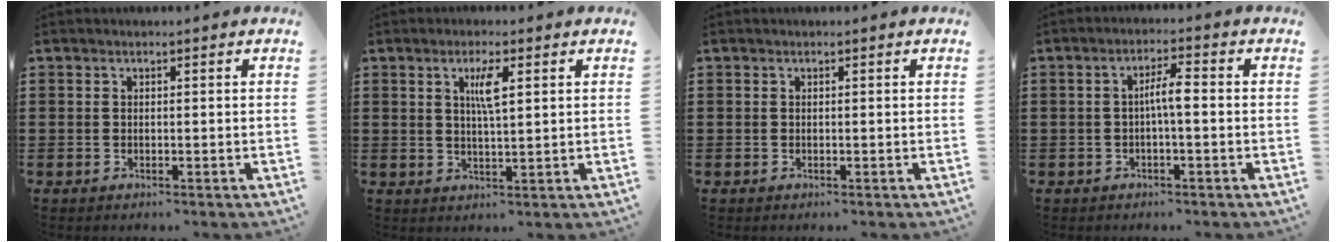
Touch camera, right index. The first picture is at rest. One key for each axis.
{"total": 3.8, "fx": 1.4, "fy": 0.7, "fz": 3.5, "tx": -0.066, "ty": 0.003, "tz": 0.018}
{"total": 0.0}
{"total": 3.6, "fx": -0.3, "fy": 0.6, "fz": 3.6, "tx": -0.067, "ty": 0.006, "tz": -0.009}